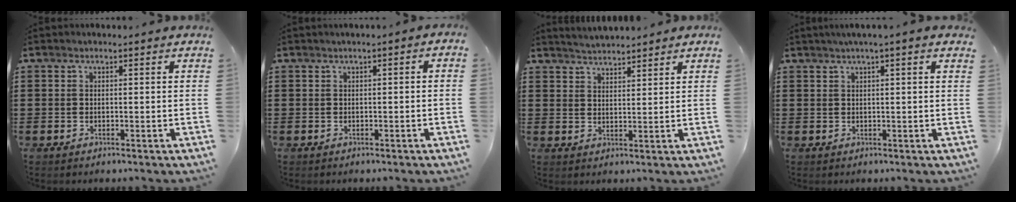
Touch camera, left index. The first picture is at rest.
{"total": 0.7, "force": [-0.5, 0.2, 0.4], "torque": [-0.009, -0.001, -0.010]}
{"total": 2.9, "force": [2.9, 0.0, 0.1], "torque": [-0.010, -0.006, 0.055]}
{"total": 1.4, "force": [-0.7, 0.2, 1.2], "torque": [-0.020, 0.000, -0.015]}